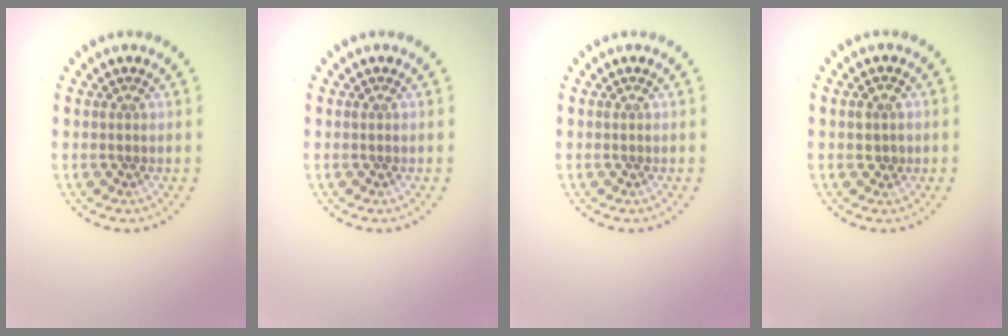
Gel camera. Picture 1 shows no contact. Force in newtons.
{"total": 0.0}
{"total": 0.0}
{"total": 1.4, "press": 1.4, "slide": 0.2}